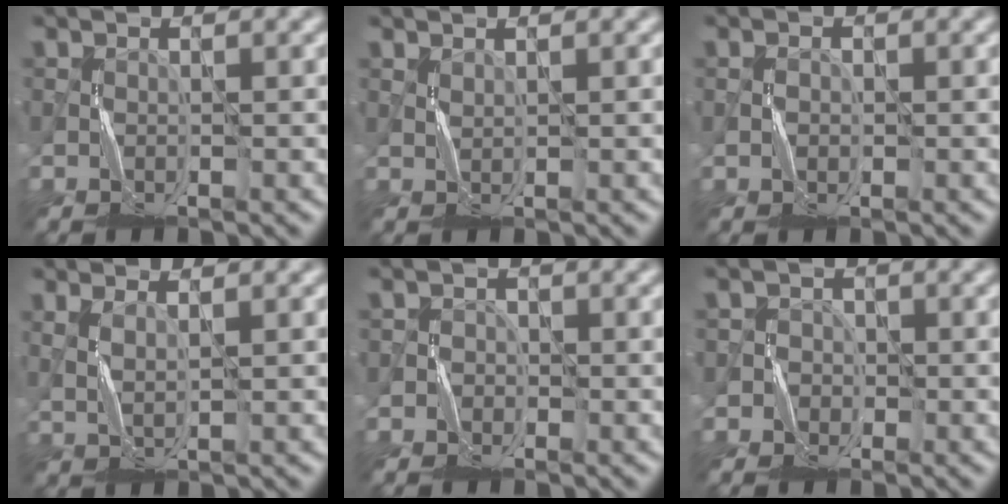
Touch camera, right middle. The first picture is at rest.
{"total": 0.7, "force": [0.6, 0.1, -0.1], "torque": [-0.004, -0.001, 0.015]}
{"total": 0.8, "force": [-0.1, 0.8, 0.1], "torque": [-0.003, 0.001, -0.001]}
{"total": 1.4, "force": [0.7, 0.4, 1.1], "torque": [-0.027, -0.003, 0.018]}
{"total": 1.3, "force": [-0.5, 1.2, -0.3], "torque": [0.018, 0.004, -0.011]}
{"total": 2.0, "force": [-0.6, 1.9, -0.4], "torque": [0.025, 0.007, -0.020]}